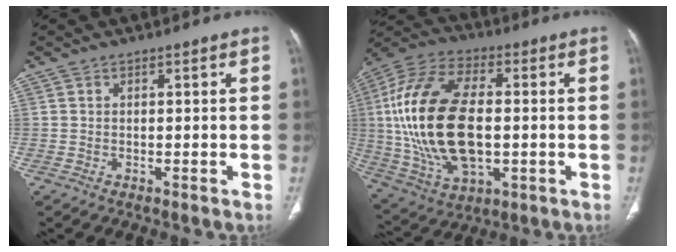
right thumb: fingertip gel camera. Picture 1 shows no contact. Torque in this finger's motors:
{"motor_torque": [-0.51, 2.90, 2.76, 0.01, 0.40]}